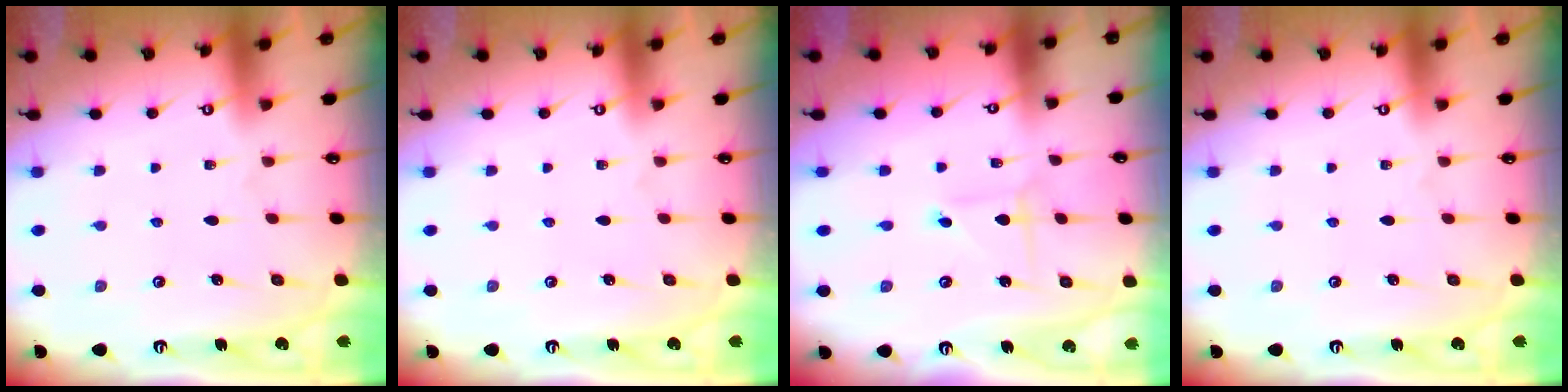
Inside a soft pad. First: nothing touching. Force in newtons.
{"total": 0.0}
{"total": 1.0, "press": 1.0, "slide": 0.1}
{"total": 0.0}